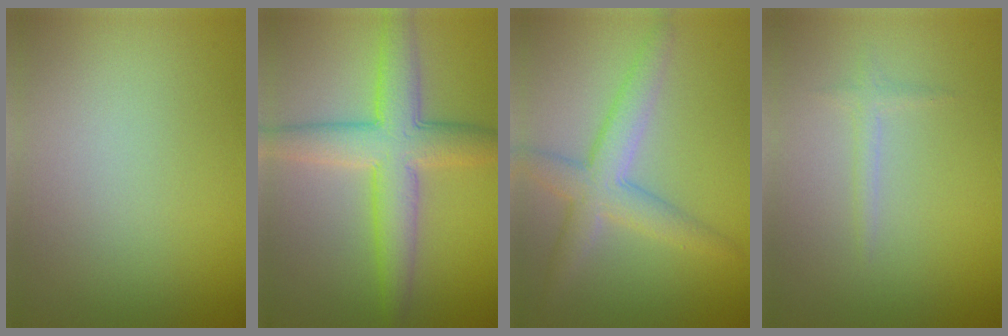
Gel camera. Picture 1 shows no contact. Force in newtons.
{"total": 6.4, "press": 6.4, "slide": 0.1}
{"total": 4.2, "press": 4.2, "slide": 0.1}
{"total": 1.0, "press": 1.0, "slide": 0.0}